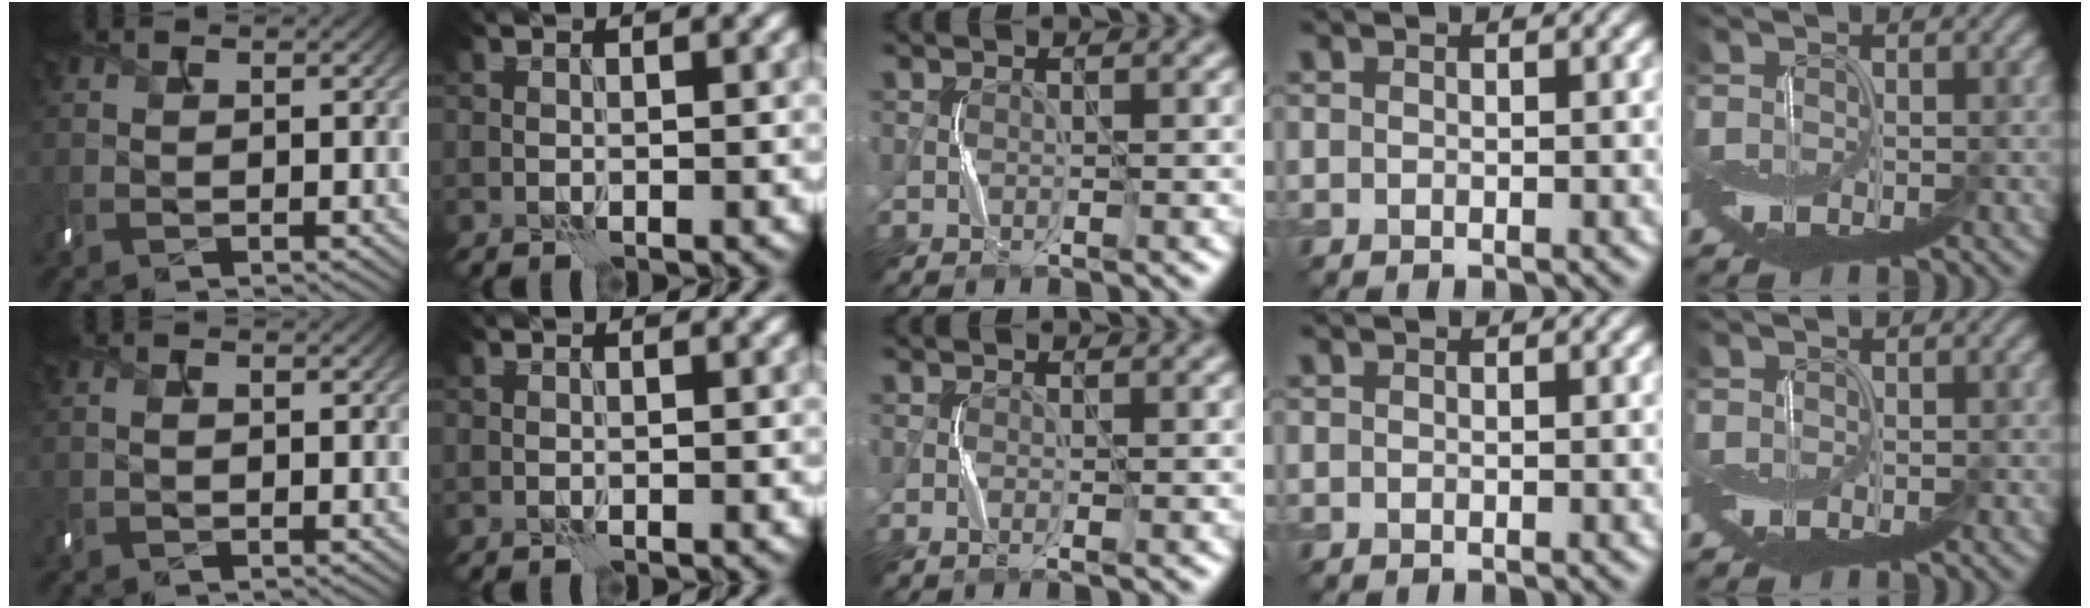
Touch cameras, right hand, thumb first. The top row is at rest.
{"thumb": {"total": 0.5, "force": [0.1, 0.2, 0.5], "torque": [-0.012, 0.001, 0.002]}, "middle": {"total": 0.8, "force": [-0.4, 0.2, 0.7], "torque": [-0.015, -0.003, -0.009]}}